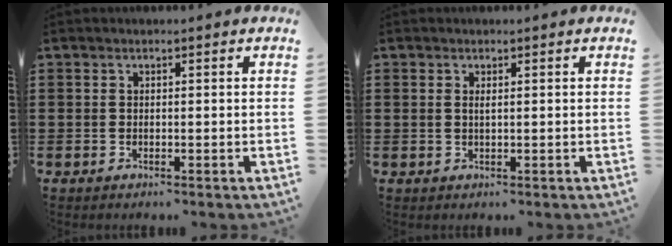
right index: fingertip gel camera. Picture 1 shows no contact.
{"total": 0.6, "force": [0.2, 0.2, 0.6], "torque": [-0.013, 0.000, 0.005]}